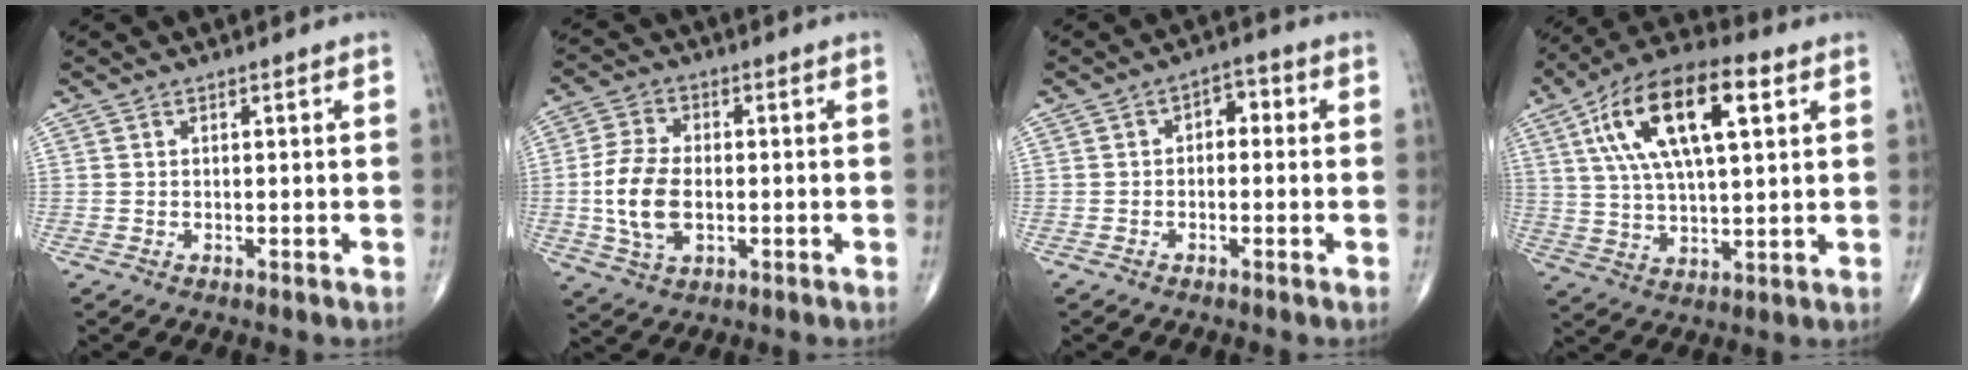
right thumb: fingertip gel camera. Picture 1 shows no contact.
{"total": 10.2, "force": [-1.1, 6.1, 8.1], "torque": [-0.161, 0.005, -0.022]}
{"total": 3.8, "force": [0.1, 2.4, 2.9], "torque": [-0.021, 0.016, -0.010]}
{"total": 18.9, "force": [6.5, 7.6, 16.1], "torque": [-0.286, 0.010, 0.109]}